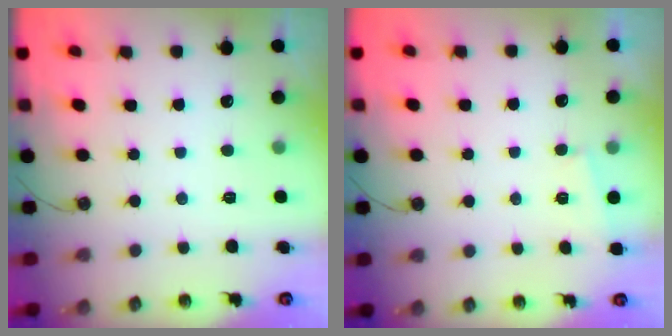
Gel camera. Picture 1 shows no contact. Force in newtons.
{"total": 1.6, "press": 1.0, "slide": 1.2}